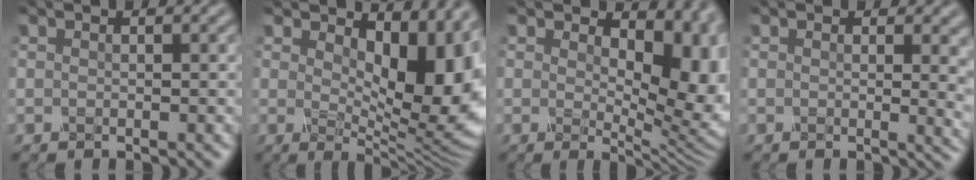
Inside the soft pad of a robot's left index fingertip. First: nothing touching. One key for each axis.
{"total": 8.6, "fx": 2.2, "fy": 4.2, "fz": 7.2, "tx": -0.112, "ty": -0.016, "tz": 0.038}
{"total": 8.4, "fx": 1.9, "fy": 4.4, "fz": 6.9, "tx": -0.106, "ty": -0.014, "tz": 0.031}
{"total": 3.3, "fx": 0.6, "fy": 1.2, "fz": 3.0, "tx": -0.028, "ty": -0.009, "tz": 0.012}